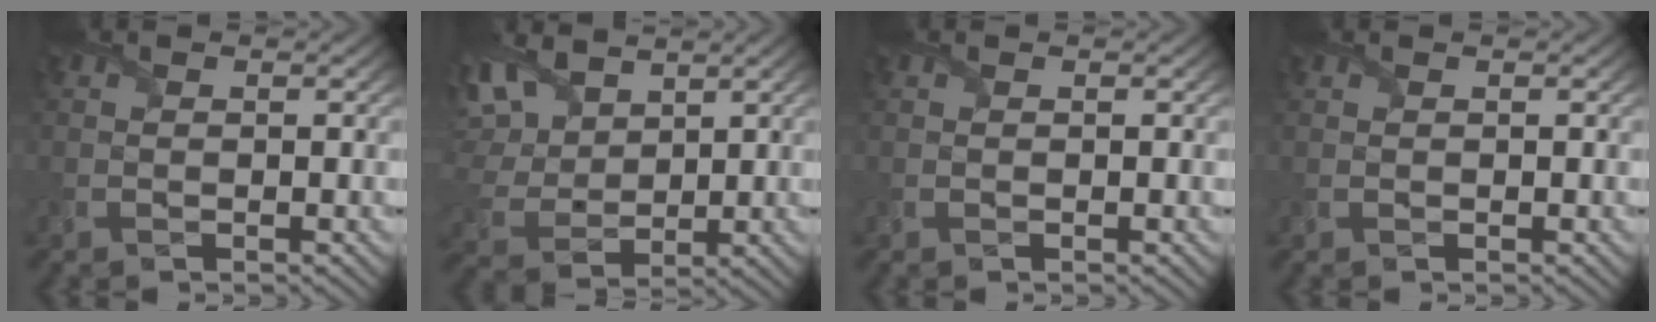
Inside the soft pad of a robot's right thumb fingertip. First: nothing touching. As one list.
[{"total": 10.1, "force": [5.0, 5.9, 6.4], "torque": [-0.191, 0.019, 0.095]}, {"total": 0.0}, {"total": 0.0}]